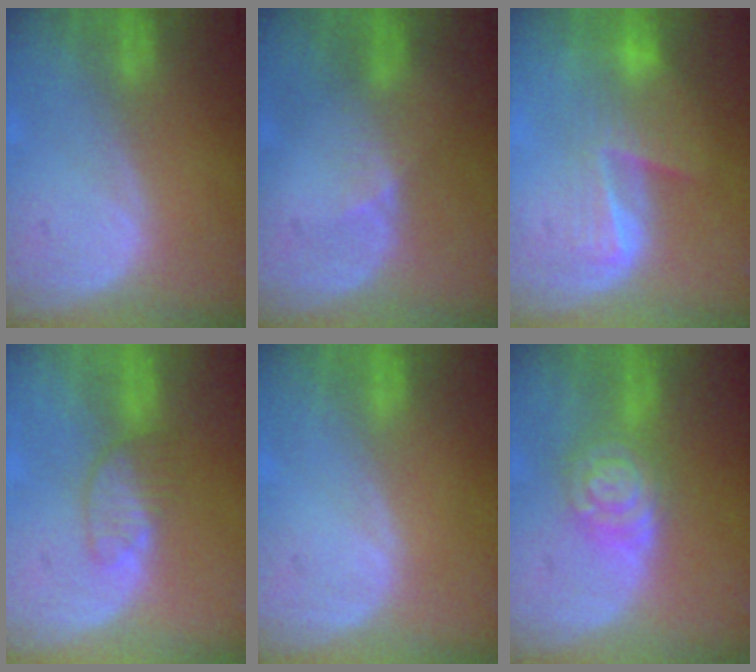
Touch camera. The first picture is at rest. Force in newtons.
{"total": 2.3, "press": 1.8, "slide": 1.4}
{"total": 6.9, "press": 6.5, "slide": 2.3}
{"total": 3.5, "press": 3.4, "slide": 0.9}
{"total": 0.0}
{"total": 6.5, "press": 6.5, "slide": 0.5}